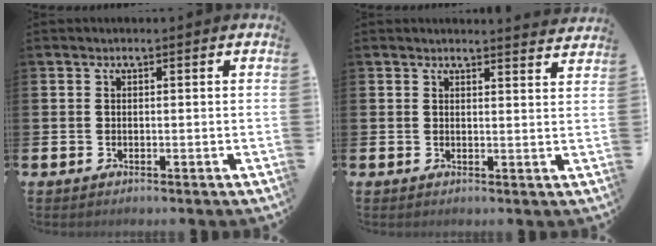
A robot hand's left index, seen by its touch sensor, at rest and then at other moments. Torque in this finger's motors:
{"motor_torque": [0.52, -1.62, 0.10, -0.01]}